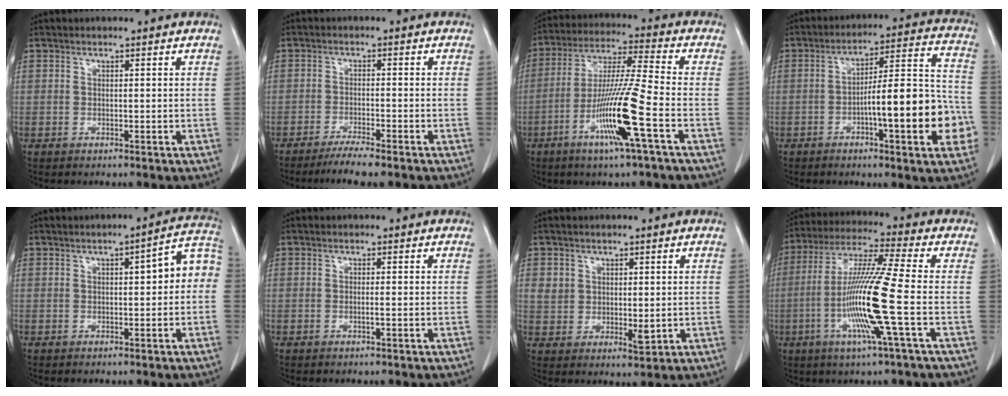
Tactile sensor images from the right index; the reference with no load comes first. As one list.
[{"total": 5.0, "force": [-4.1, 0.0, 3.0], "torque": [-0.051, -0.011, -0.069]}, {"total": 13.4, "force": [-5.2, -1.0, 12.4], "torque": [-0.243, -0.015, -0.102]}, {"total": 16.4, "force": [-4.7, 2.7, 15.5], "torque": [-0.208, 0.025, -0.064]}, {"total": 6.7, "force": [0.4, 1.6, 6.4], "torque": [-0.075, 0.031, -0.002]}, {"total": 0.8, "force": [-0.2, -0.1, 0.7], "torque": [-0.015, -0.001, -0.004]}, {"total": 4.8, "force": [1.1, 3.7, 2.9], "torque": [-0.042, -0.008, 0.028]}, {"total": 14.6, "force": [-3.3, -1.3, 14.1], "torque": [-0.285, -0.013, -0.076]}]